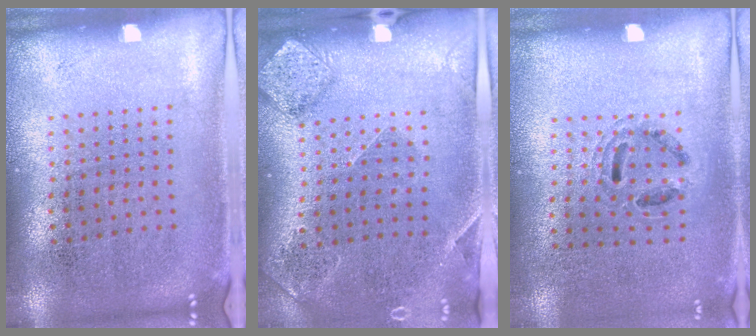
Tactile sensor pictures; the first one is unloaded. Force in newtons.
{"total": 1.6, "press": 1.5, "slide": 0.5}
{"total": 0.8, "press": 0.8, "slide": 0.3}